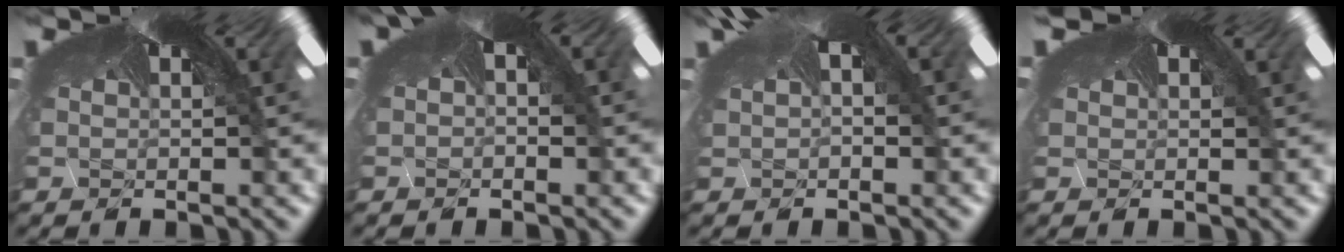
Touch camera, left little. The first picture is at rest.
{"total": 1.3, "force": [-1.0, 0.5, 0.8], "torque": [-0.018, 0.005, -0.017]}
{"total": 1.2, "force": [-0.3, 0.6, 1.1], "torque": [-0.034, 0.006, 0.001]}
{"total": 1.4, "force": [0.6, 1.0, 0.8], "torque": [-0.027, 0.006, 0.008]}